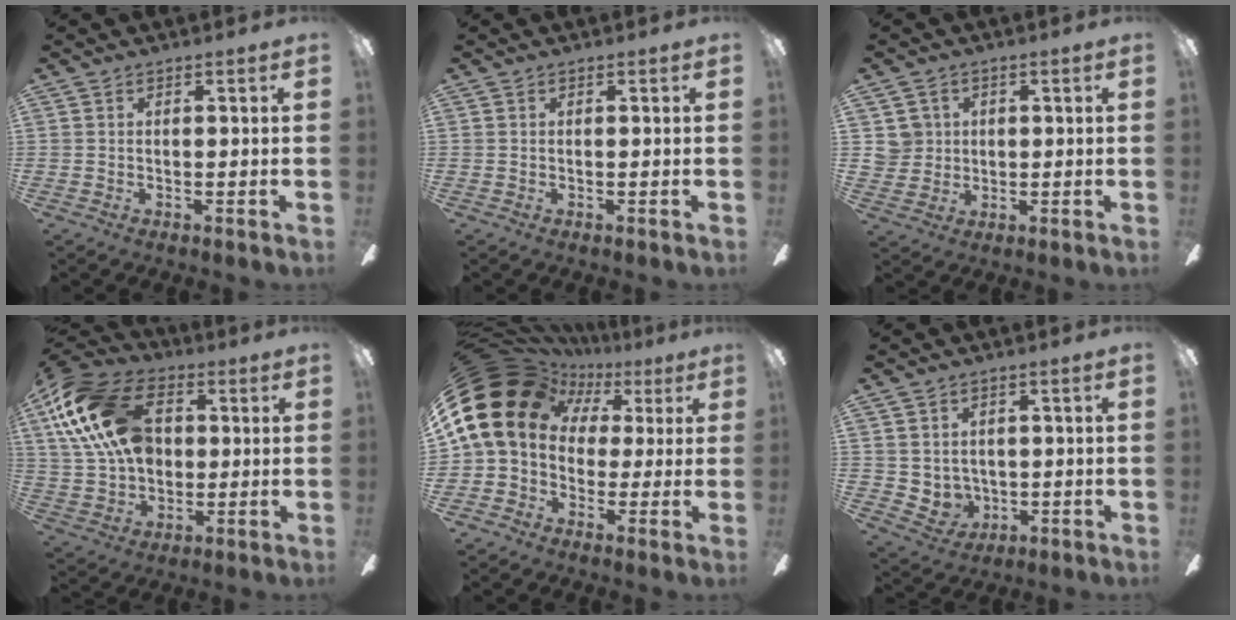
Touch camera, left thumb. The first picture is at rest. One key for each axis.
{"total": 0.0}
{"total": 5.1, "fx": 1.2, "fy": 4.9, "fz": 0.5, "tx": -0.011, "ty": 0.008, "tz": 0.023}
{"total": 21.7, "fx": 5.6, "fy": 14.6, "fz": 15.0, "tx": -0.308, "ty": 0.014, "tz": 0.101}
{"total": 16.7, "fx": 3.8, "fy": 13.4, "fz": 9.2, "tx": -0.225, "ty": -0.017, "tz": 0.067}
{"total": 4.0, "fx": 1.3, "fy": 3.8, "fz": 0.5, "tx": -0.023, "ty": -0.012, "tz": 0.026}